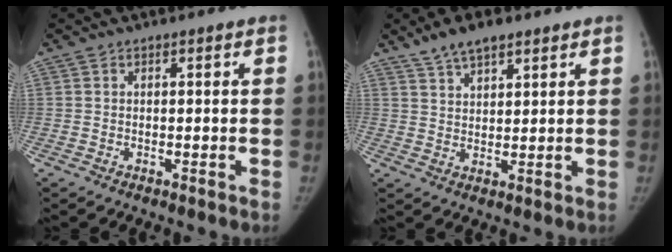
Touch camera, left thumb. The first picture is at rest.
{"total": 6.8, "force": [4.9, 2.8, 3.9], "torque": [-0.054, -0.015, 0.089]}